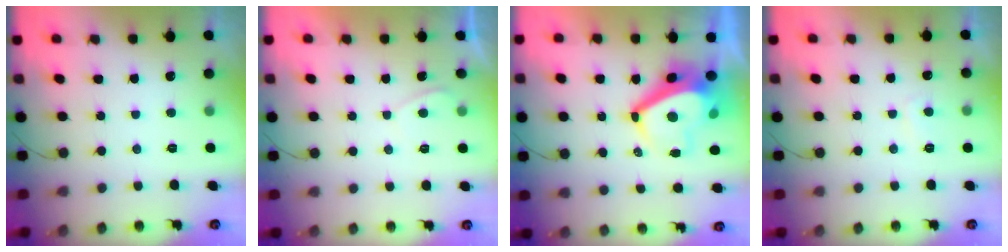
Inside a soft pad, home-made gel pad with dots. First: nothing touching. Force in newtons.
{"total": 0.0}
{"total": 8.9, "press": 8.8, "slide": 1.1}
{"total": 2.0, "press": 1.9, "slide": 0.6}